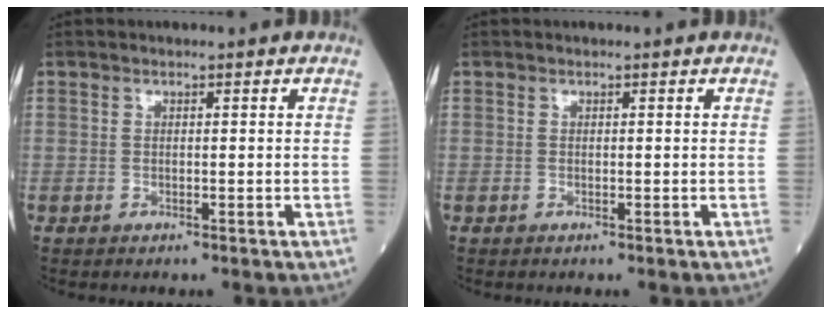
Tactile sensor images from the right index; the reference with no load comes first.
{"total": 0.0}